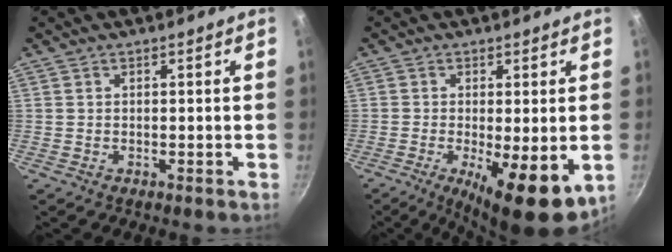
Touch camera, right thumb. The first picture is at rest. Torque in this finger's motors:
{"motor_torque": [-0.25, 0.89, 0.11, -0.09, 0.36]}